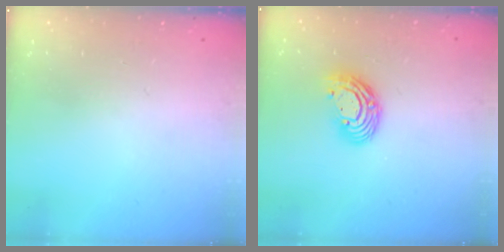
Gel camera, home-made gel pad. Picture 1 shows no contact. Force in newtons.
{"total": 10.8, "press": 10.8, "slide": 0.9}